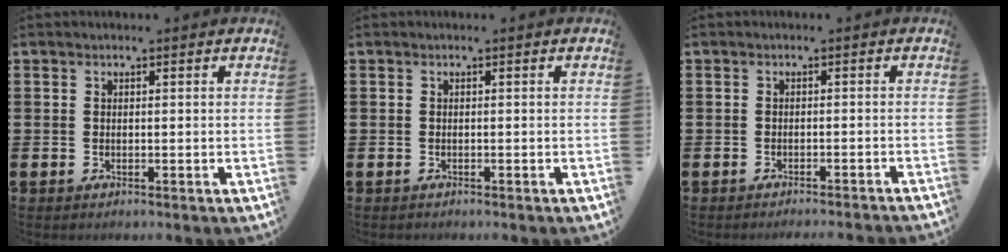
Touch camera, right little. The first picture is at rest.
{"total": 0.0}
{"total": 1.1, "force": [-1.1, -0.3, 0.0], "torque": [0.000, 0.002, -0.022]}